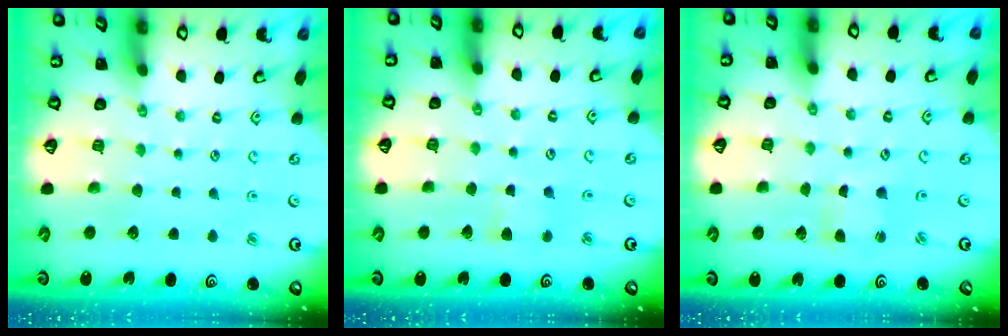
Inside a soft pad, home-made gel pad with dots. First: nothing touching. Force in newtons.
{"total": 4.1, "press": 4.0, "slide": 0.9}
{"total": 2.5, "press": 2.5, "slide": 0.3}